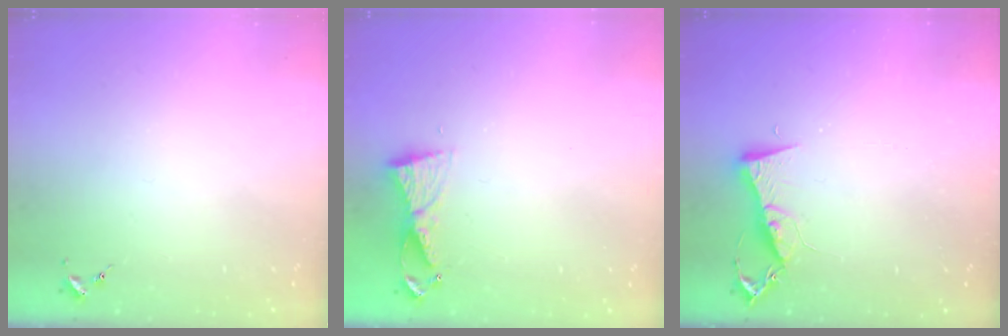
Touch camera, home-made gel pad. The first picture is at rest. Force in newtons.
{"total": 5.4, "press": 5.4, "slide": 0.5}
{"total": 7.2, "press": 7.1, "slide": 0.7}